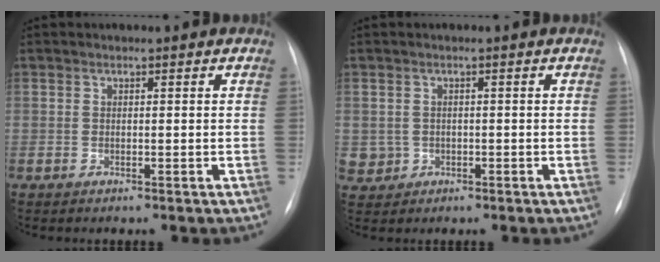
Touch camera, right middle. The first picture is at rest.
{"total": 2.8, "force": [-0.4, 2.7, 0.3], "torque": [0.001, 0.006, 0.002]}